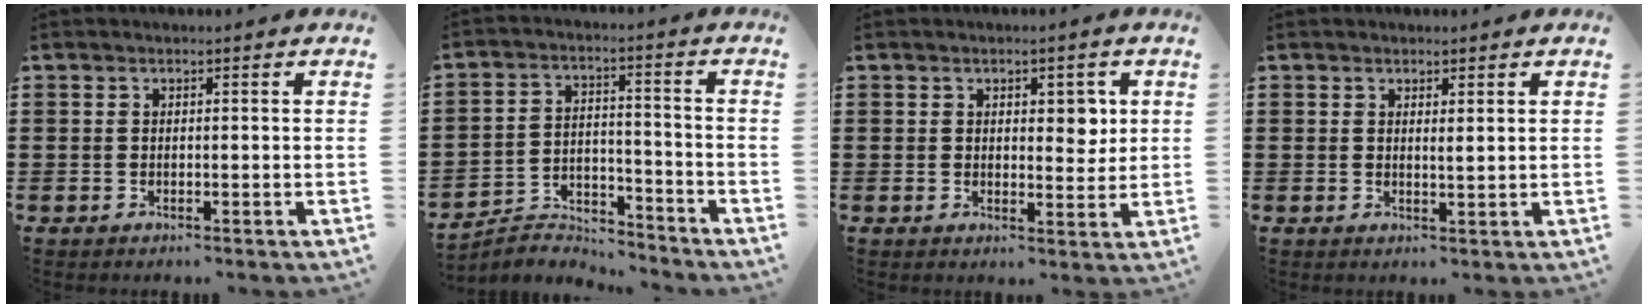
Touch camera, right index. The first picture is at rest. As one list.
[{"total": 5.0, "force": [-4.9, 0.9, 0.3], "torque": [-0.007, 0.012, -0.099]}, {"total": 3.6, "force": [1.2, 2.0, 2.7], "torque": [-0.033, 0.000, 0.014]}, {"total": 1.0, "force": [0.8, 0.1, 0.7], "torque": [-0.016, 0.001, 0.014]}]